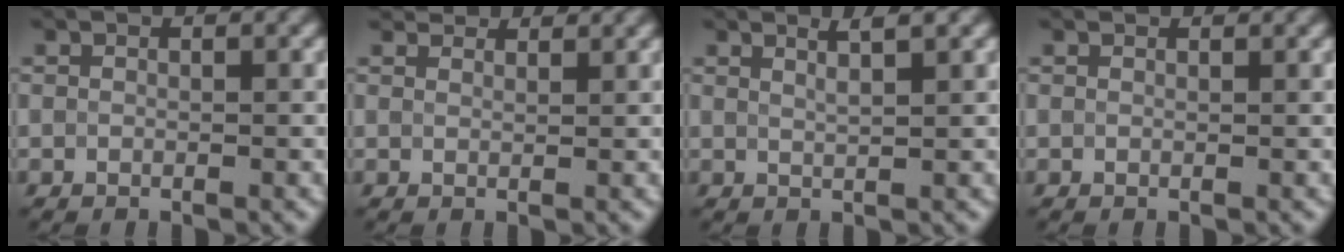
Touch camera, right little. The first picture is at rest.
{"total": 4.5, "force": [4.0, 1.4, 1.5], "torque": [-0.035, 0.001, 0.055]}
{"total": 2.4, "force": [1.6, 0.7, 1.7], "torque": [-0.013, 0.011, 0.008]}
{"total": 1.1, "force": [1.1, 0.1, 0.2], "torque": [-0.009, -0.004, 0.010]}